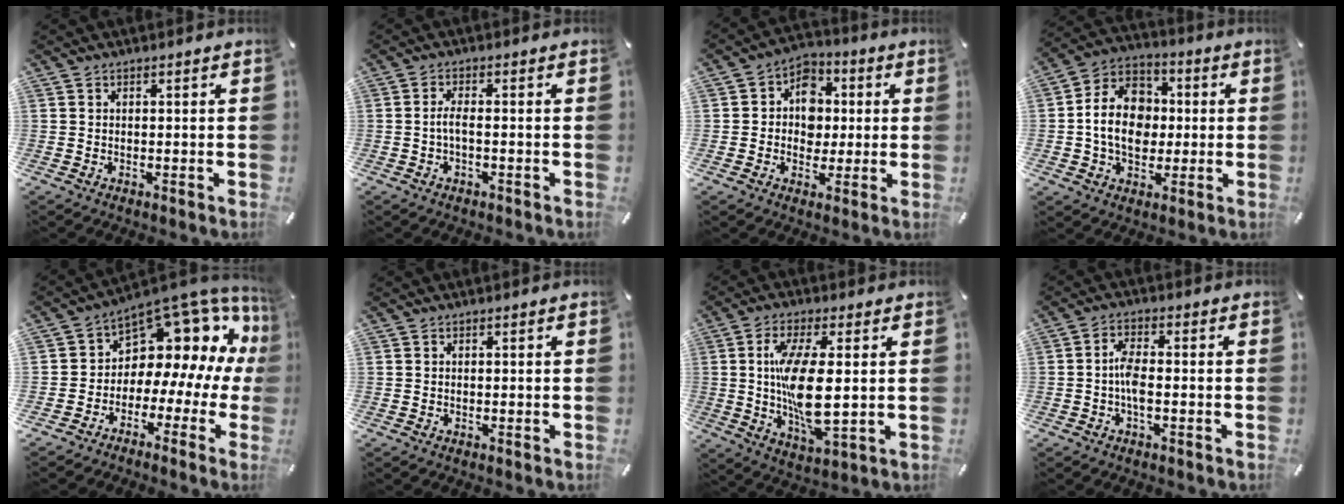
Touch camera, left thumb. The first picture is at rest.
{"total": 3.1, "force": [-0.7, 1.0, 2.8], "torque": [-0.065, 0.000, -0.017]}
{"total": 8.6, "force": [-0.2, 7.9, 3.4], "torque": [-0.048, 0.006, -0.004]}
{"total": 13.1, "force": [-1.1, 10.8, 7.3], "torque": [-0.150, 0.018, -0.021]}
{"total": 10.9, "force": [5.7, 7.5, 5.5], "torque": [-0.084, -0.070, 0.095]}
{"total": 0.0}
{"total": 14.3, "force": [1.1, 5.0, 13.3], "torque": [-0.273, -0.017, 0.015]}
{"total": 5.0, "force": [-1.0, 2.0, 4.5], "torque": [-0.092, 0.003, -0.020]}